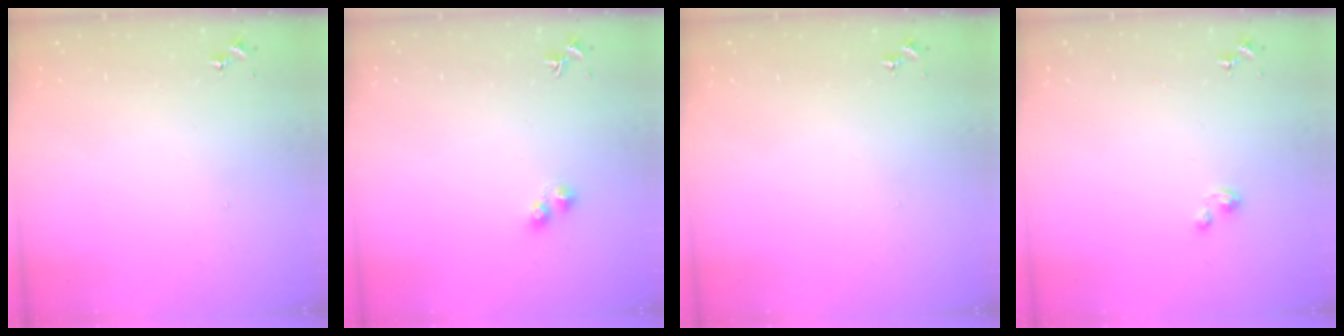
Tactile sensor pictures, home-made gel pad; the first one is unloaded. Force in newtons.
{"total": 3.3, "press": 3.3, "slide": 0.5}
{"total": 0.0}
{"total": 2.3, "press": 2.3, "slide": 0.2}